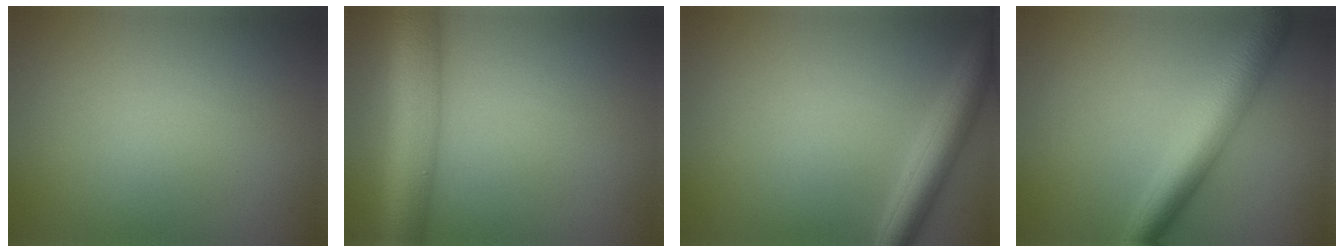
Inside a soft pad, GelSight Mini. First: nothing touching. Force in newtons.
{"total": 8.0, "press": 8.0, "slide": 0.2}
{"total": 4.2, "press": 4.2, "slide": 0.1}
{"total": 6.1, "press": 6.1, "slide": 0.1}